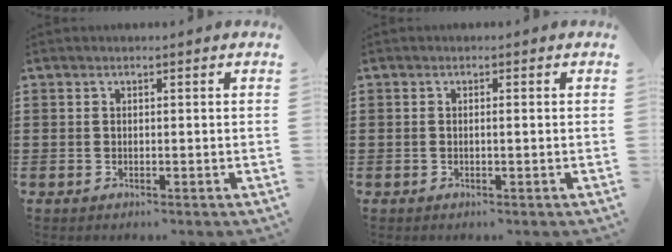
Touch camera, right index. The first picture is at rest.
{"total": 0.6, "force": [-0.2, 0.0, 0.5], "torque": [-0.008, -0.003, -0.002]}